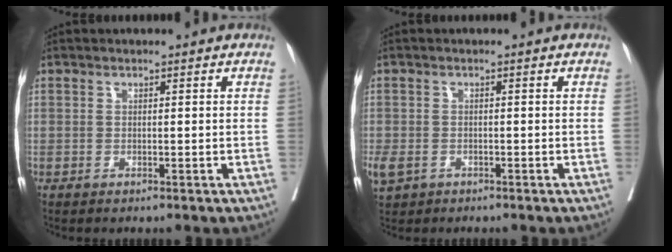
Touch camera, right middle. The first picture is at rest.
{"total": 5.4, "force": [-2.8, 3.8, 2.8], "torque": [-0.077, -0.005, -0.041]}